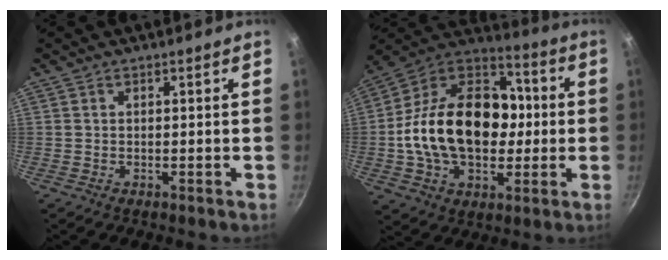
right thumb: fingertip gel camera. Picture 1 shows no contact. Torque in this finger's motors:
{"motor_torque": [2.54, 2.47, 1.68, -1.10, 0.25]}